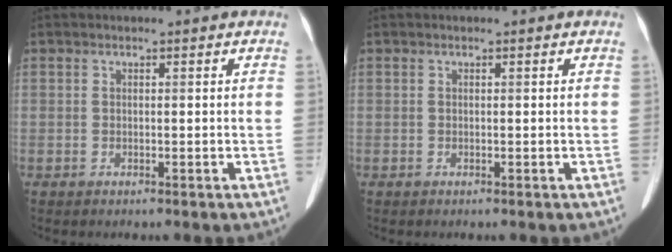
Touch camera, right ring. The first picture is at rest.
{"total": 0.0}